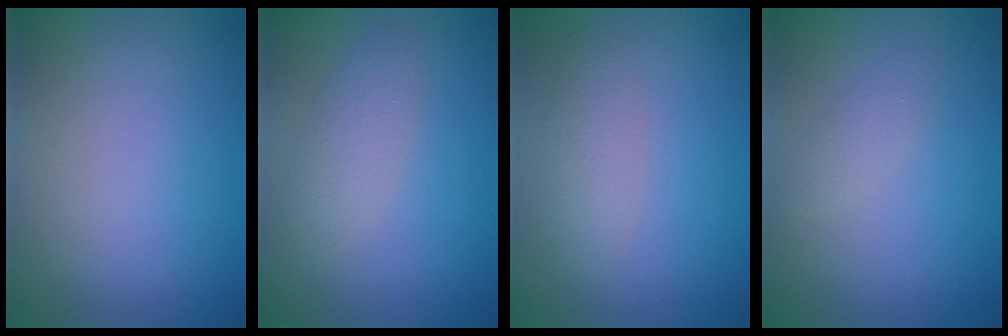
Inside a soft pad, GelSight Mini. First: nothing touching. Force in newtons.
{"total": 2.4, "press": 2.4, "slide": 0.1}
{"total": 2.3, "press": 2.3, "slide": 0.2}
{"total": 1.3, "press": 1.3, "slide": 0.1}